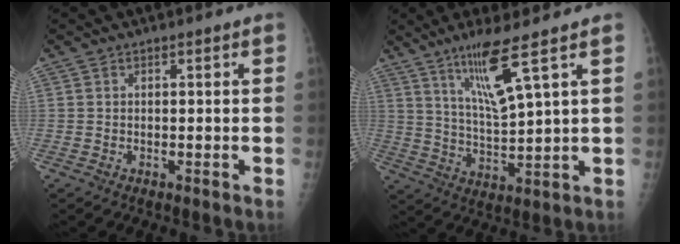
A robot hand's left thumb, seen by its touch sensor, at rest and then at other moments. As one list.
[{"total": 10.2, "force": [6.0, 0.2, 8.3], "torque": [-0.161, -0.040, 0.122]}]